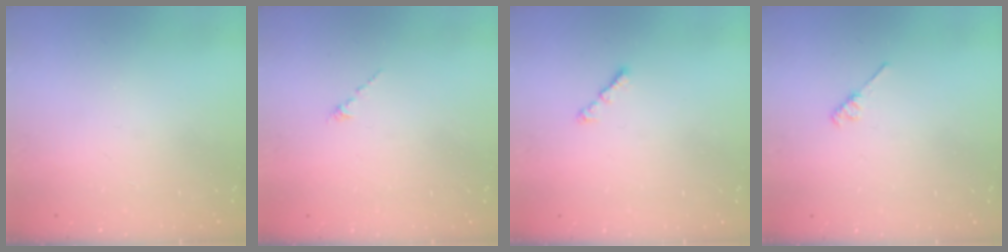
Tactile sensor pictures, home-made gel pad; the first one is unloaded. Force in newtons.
{"total": 0.0}
{"total": 1.6, "press": 1.5, "slide": 0.5}
{"total": 2.7, "press": 2.7, "slide": 0.4}